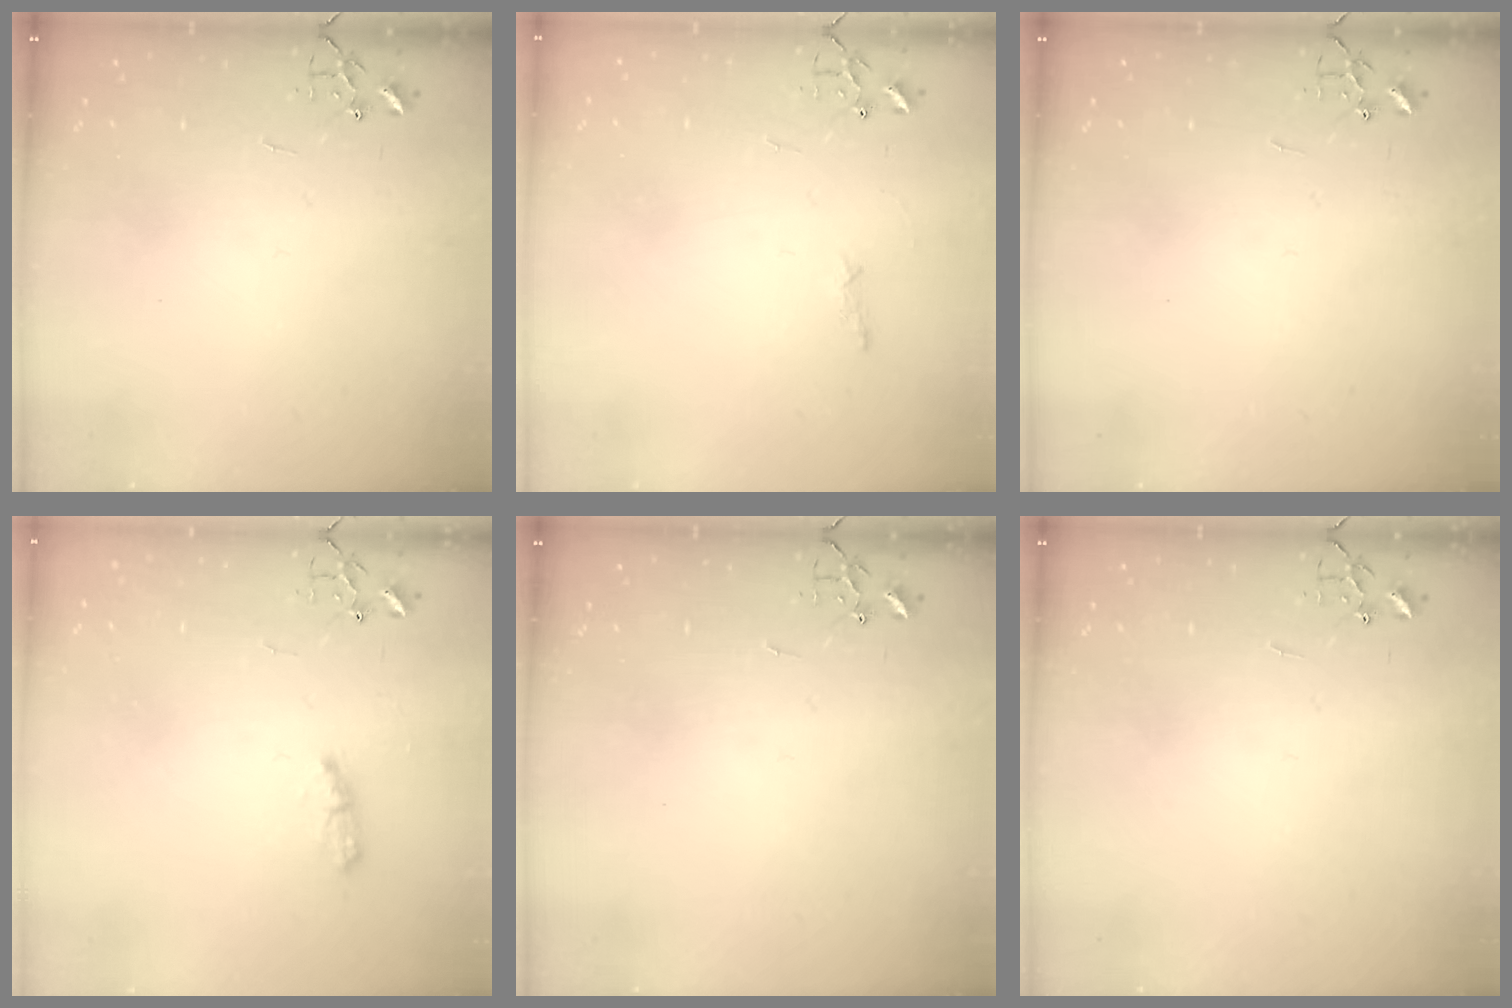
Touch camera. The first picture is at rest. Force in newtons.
{"total": 4.4, "press": 4.4, "slide": 0.6}
{"total": 0.0}
{"total": 6.4, "press": 6.4, "slide": 0.5}
{"total": 0.0}
{"total": 0.0}